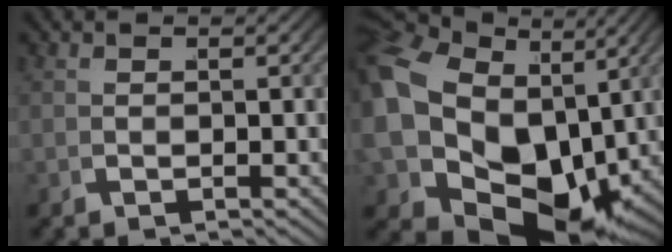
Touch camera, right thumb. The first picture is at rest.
{"total": 19.7, "force": [-0.4, 14.6, 13.3], "torque": [-0.265, -0.052, 0.005]}